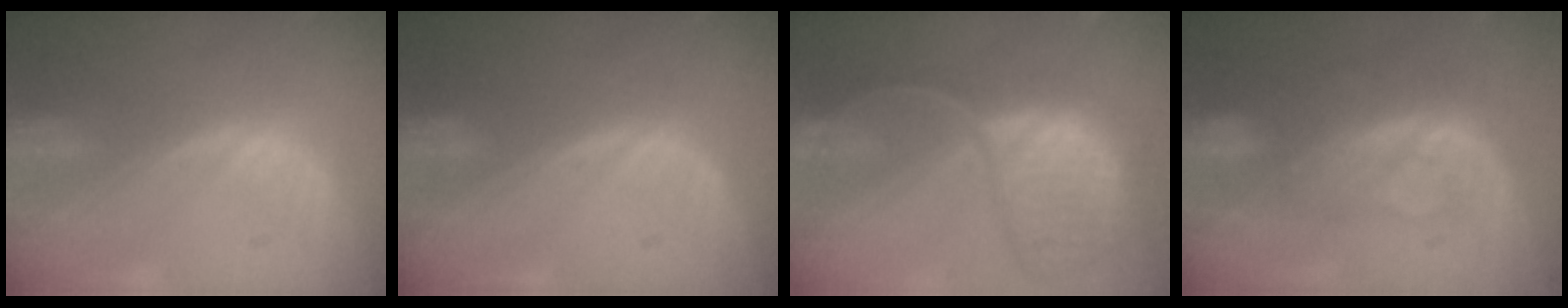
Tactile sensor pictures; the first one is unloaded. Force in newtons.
{"total": 0.0}
{"total": 12.1, "press": 9.9, "slide": 7.0}
{"total": 8.4, "press": 7.0, "slide": 4.5}